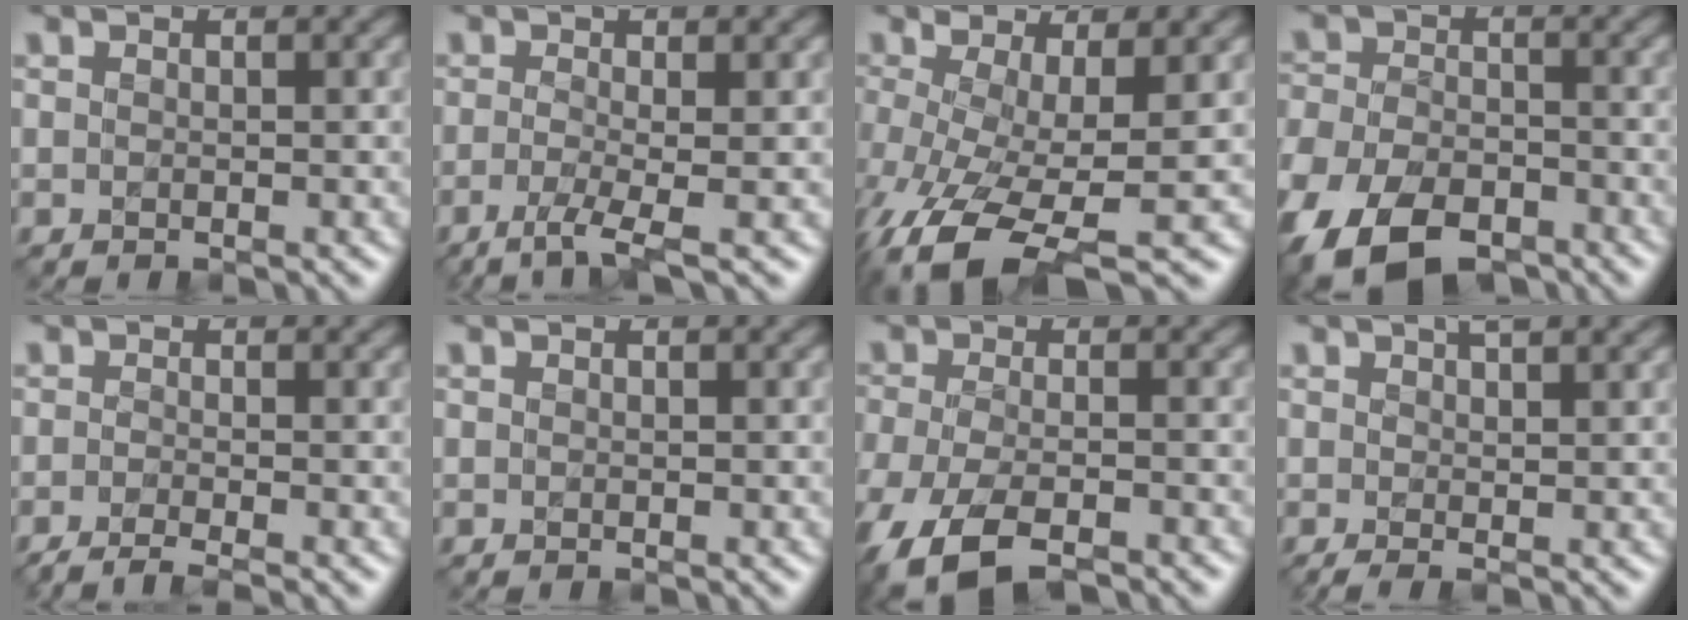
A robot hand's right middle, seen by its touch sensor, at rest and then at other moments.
{"total": 3.6, "force": [-1.1, 0.7, 3.4], "torque": [-0.062, 0.000, -0.030]}
{"total": 7.8, "force": [-3.0, 2.3, 6.8], "torque": [-0.137, -0.006, -0.063]}
{"total": 10.5, "force": [-6.6, 5.6, 5.9], "torque": [-0.133, -0.018, -0.127]}
{"total": 2.3, "force": [-1.6, 0.5, 1.6], "torque": [-0.019, 0.001, -0.040]}
{"total": 0.0}
{"total": 7.4, "force": [-5.2, 2.4, 4.8], "torque": [-0.097, -0.013, -0.098]}
{"total": 3.3, "force": [1.1, 1.1, 3.0], "torque": [-0.026, 0.011, 0.005]}